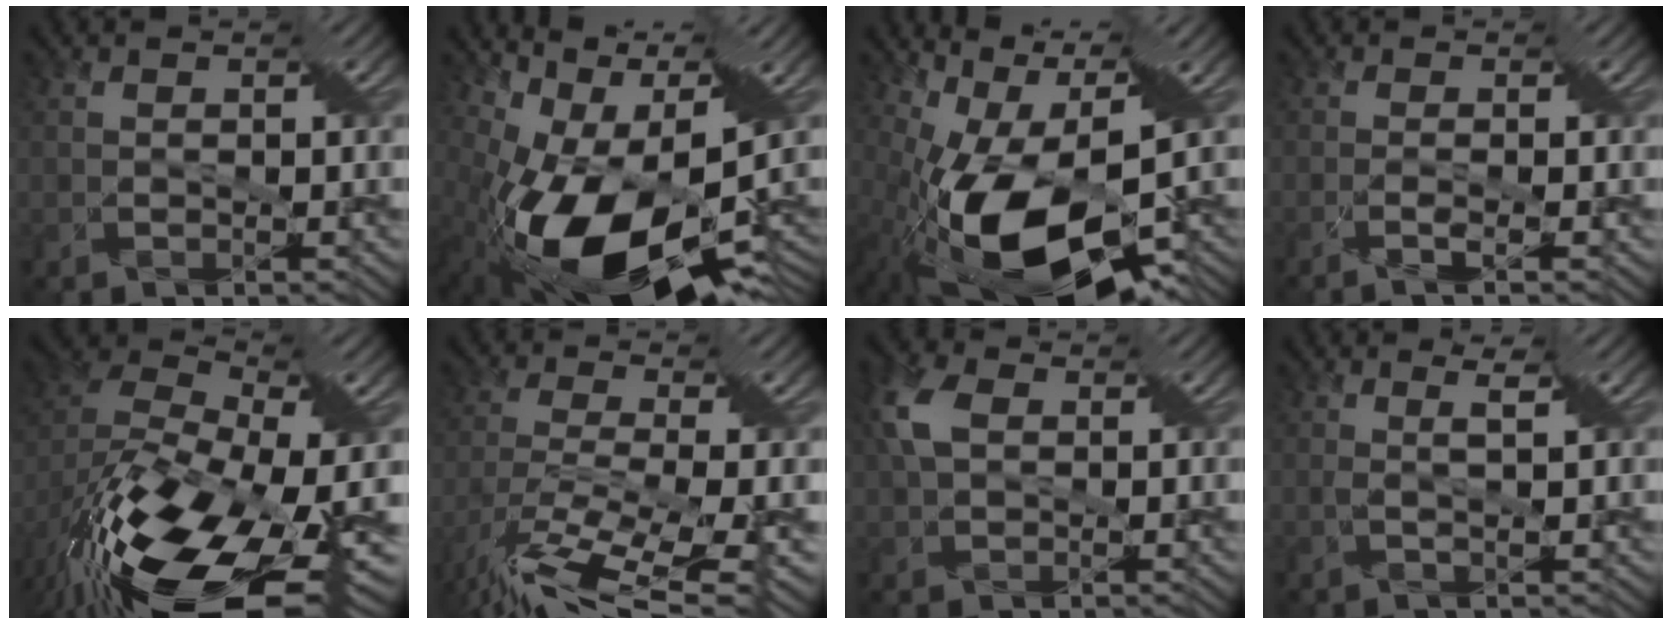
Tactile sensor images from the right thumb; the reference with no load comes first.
{"total": 16.3, "force": [-2.8, 7.9, 14.0], "torque": [-0.236, -0.022, -0.019]}
{"total": 17.7, "force": [-4.4, 7.7, 15.3], "torque": [-0.273, -0.022, -0.056]}
{"total": 2.4, "force": [-1.1, -0.8, 2.0], "torque": [-0.047, 0.004, -0.024]}
{"total": 17.6, "force": [-7.8, 8.2, 13.5], "torque": [-0.303, -0.031, -0.123]}
{"total": 13.9, "force": [-8.4, 3.3, 10.5], "torque": [-0.251, -0.024, -0.135]}
{"total": 6.4, "force": [1.4, 3.9, 4.9], "torque": [-0.138, 0.012, 0.016]}
{"total": 1.9, "force": [0.9, -0.7, 1.6], "torque": [-0.044, 0.000, 0.018]}